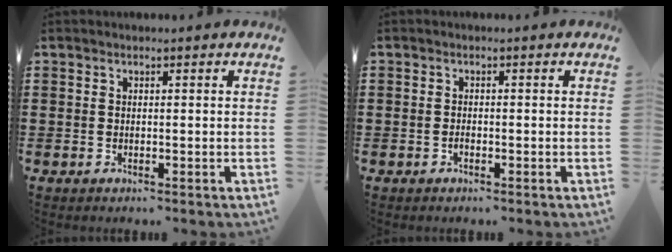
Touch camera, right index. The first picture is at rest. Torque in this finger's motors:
{"motor_torque": [1.53, 0.61, 0.05, -0.07]}